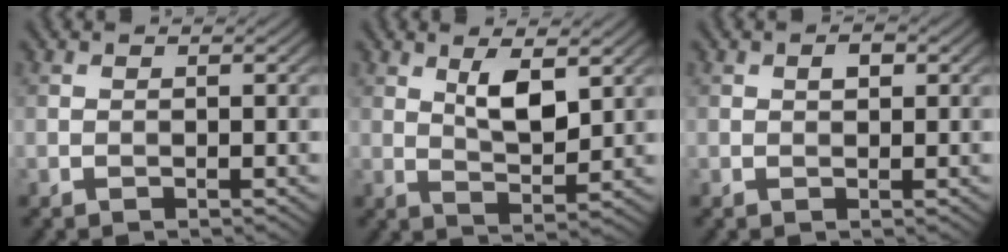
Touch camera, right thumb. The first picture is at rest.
{"total": 5.4, "force": [2.3, 2.2, 4.4], "torque": [-0.085, -0.008, 0.043]}
{"total": 1.2, "force": [0.4, 0.7, 0.9], "torque": [-0.014, 0.001, 0.006]}